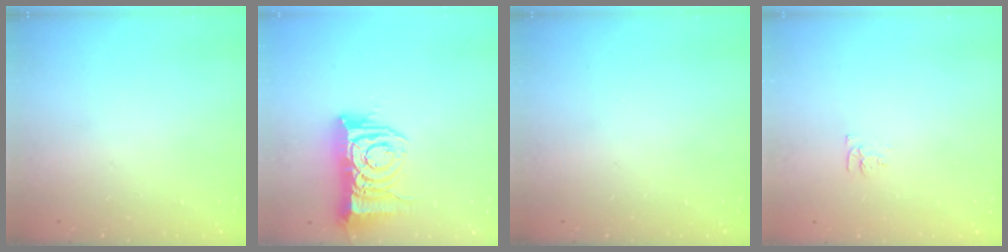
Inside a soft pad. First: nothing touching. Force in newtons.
{"total": 11.3, "press": 11.2, "slide": 1.4}
{"total": 0.0}
{"total": 3.7, "press": 3.6, "slide": 0.6}